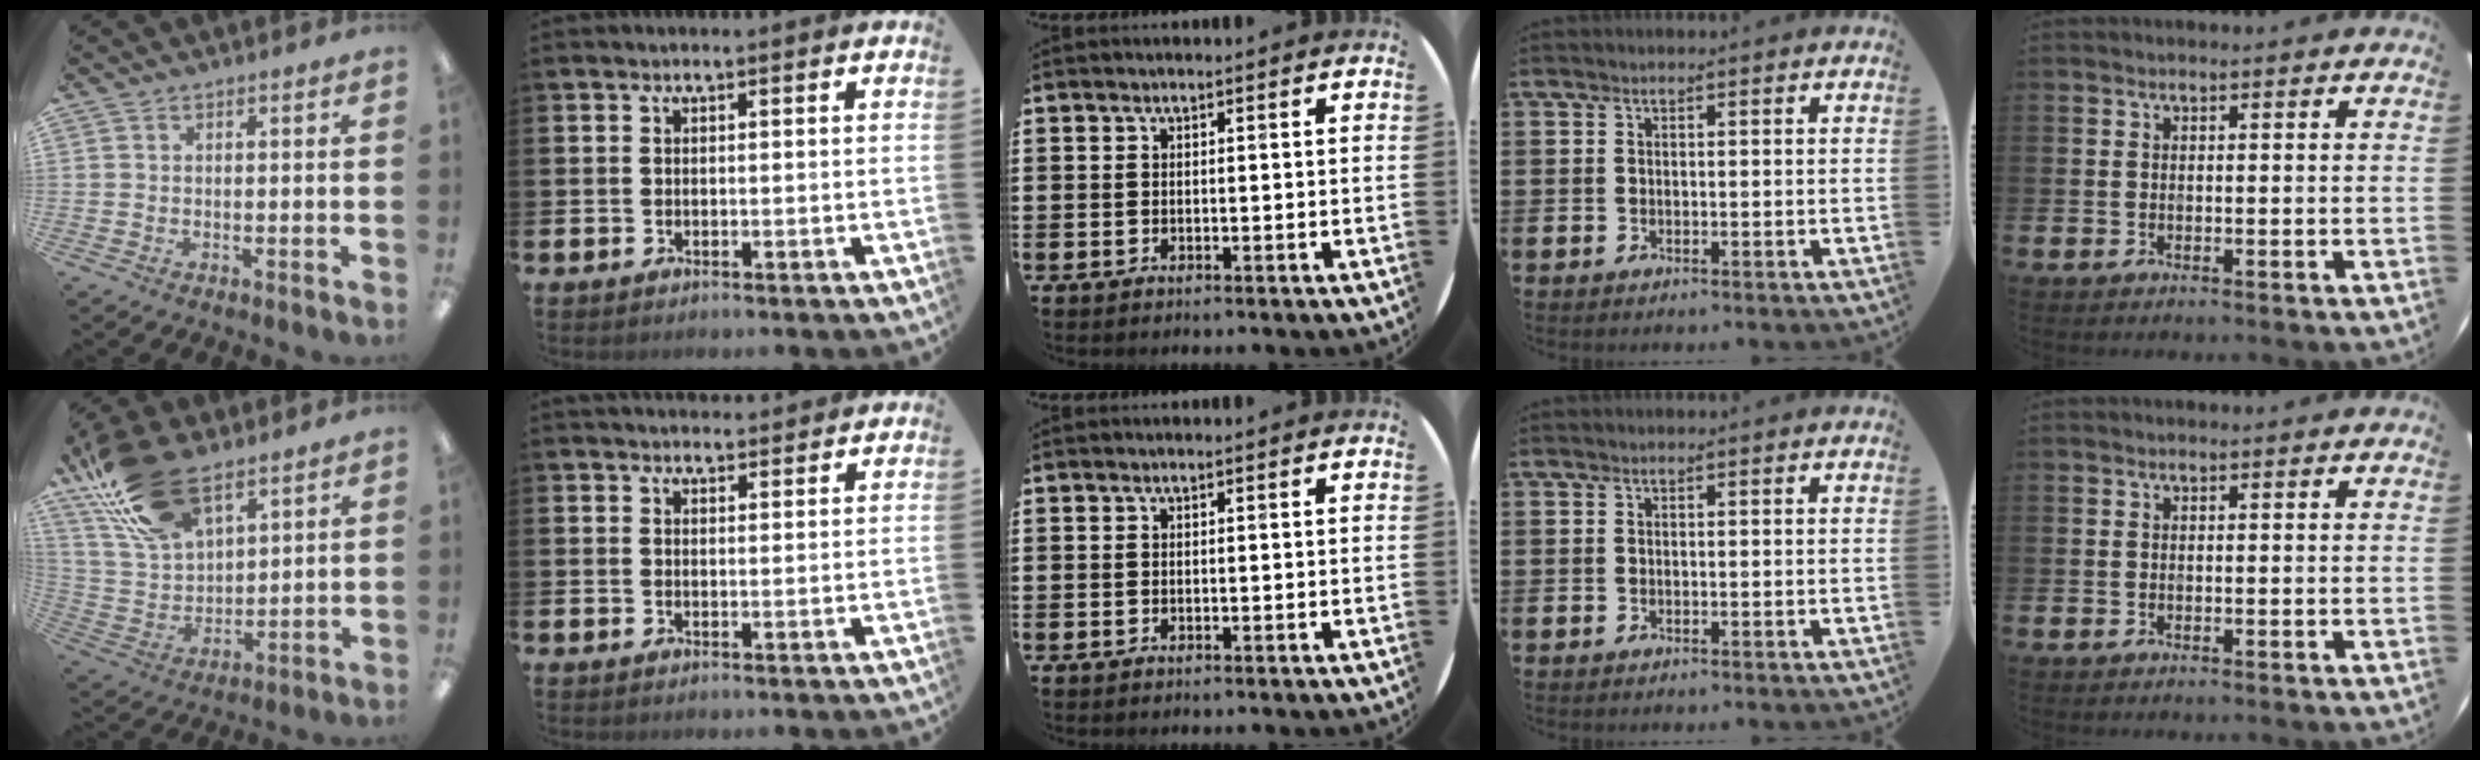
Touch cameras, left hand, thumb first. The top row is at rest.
{"thumb": {"total": 20.7, "force": [13.3, 10.4, 12.0], "torque": [-0.258, -0.048, 0.243]}, "index": {"total": 2.4, "force": [2.4, 0.6, 0.0], "torque": [0.008, -0.013, 0.041]}}